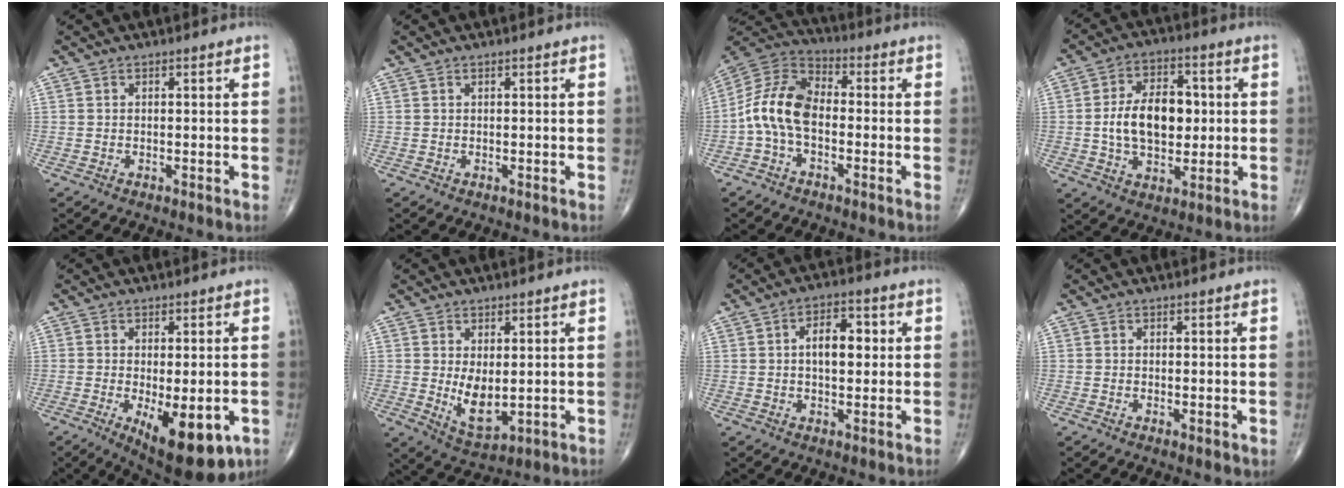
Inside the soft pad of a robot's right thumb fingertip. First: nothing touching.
{"total": 0.0}
{"total": 11.1, "force": [-1.9, 6.6, 8.8], "torque": [-0.167, 0.035, -0.049]}
{"total": 13.1, "force": [0.4, 8.1, 10.3], "torque": [-0.151, 0.010, 0.007]}
{"total": 13.3, "force": [-4.6, 5.3, 11.2], "torque": [-0.152, -0.016, -0.054]}
{"total": 6.5, "force": [0.3, 3.4, 5.5], "torque": [-0.081, -0.021, 0.021]}
{"total": 7.1, "force": [1.0, 3.8, 6.0], "torque": [-0.079, 0.009, 0.011]}
{"total": 1.5, "force": [-0.2, 0.5, 1.4], "torque": [-0.024, -0.007, -0.004]}